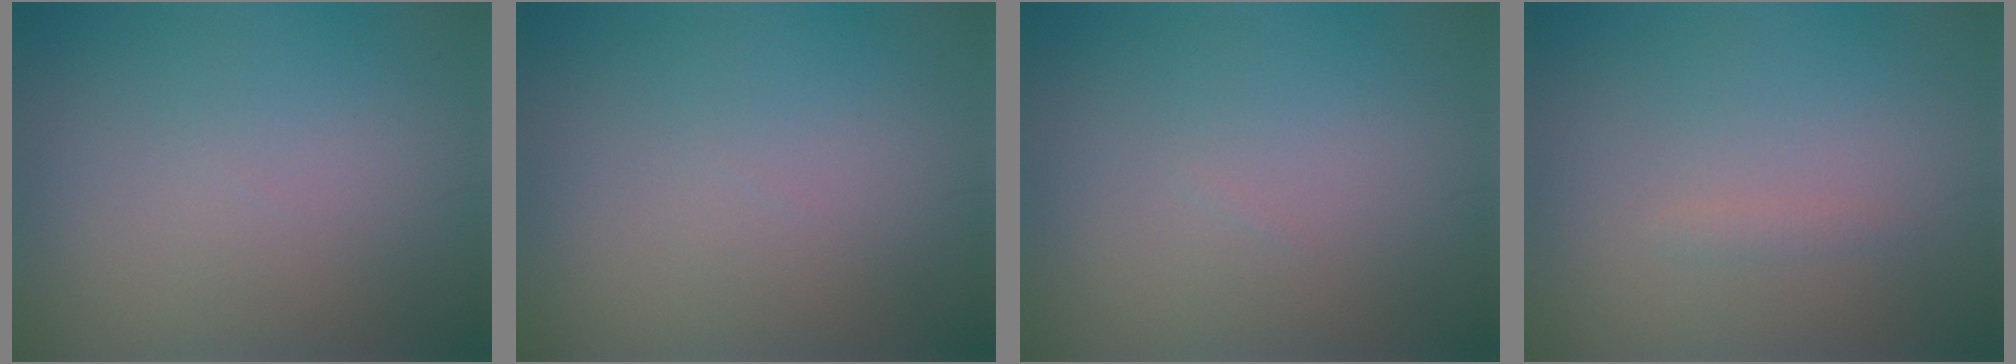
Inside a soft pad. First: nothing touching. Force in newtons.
{"total": 0.0}
{"total": 0.0}
{"total": 0.7, "press": 0.7, "slide": 0.0}